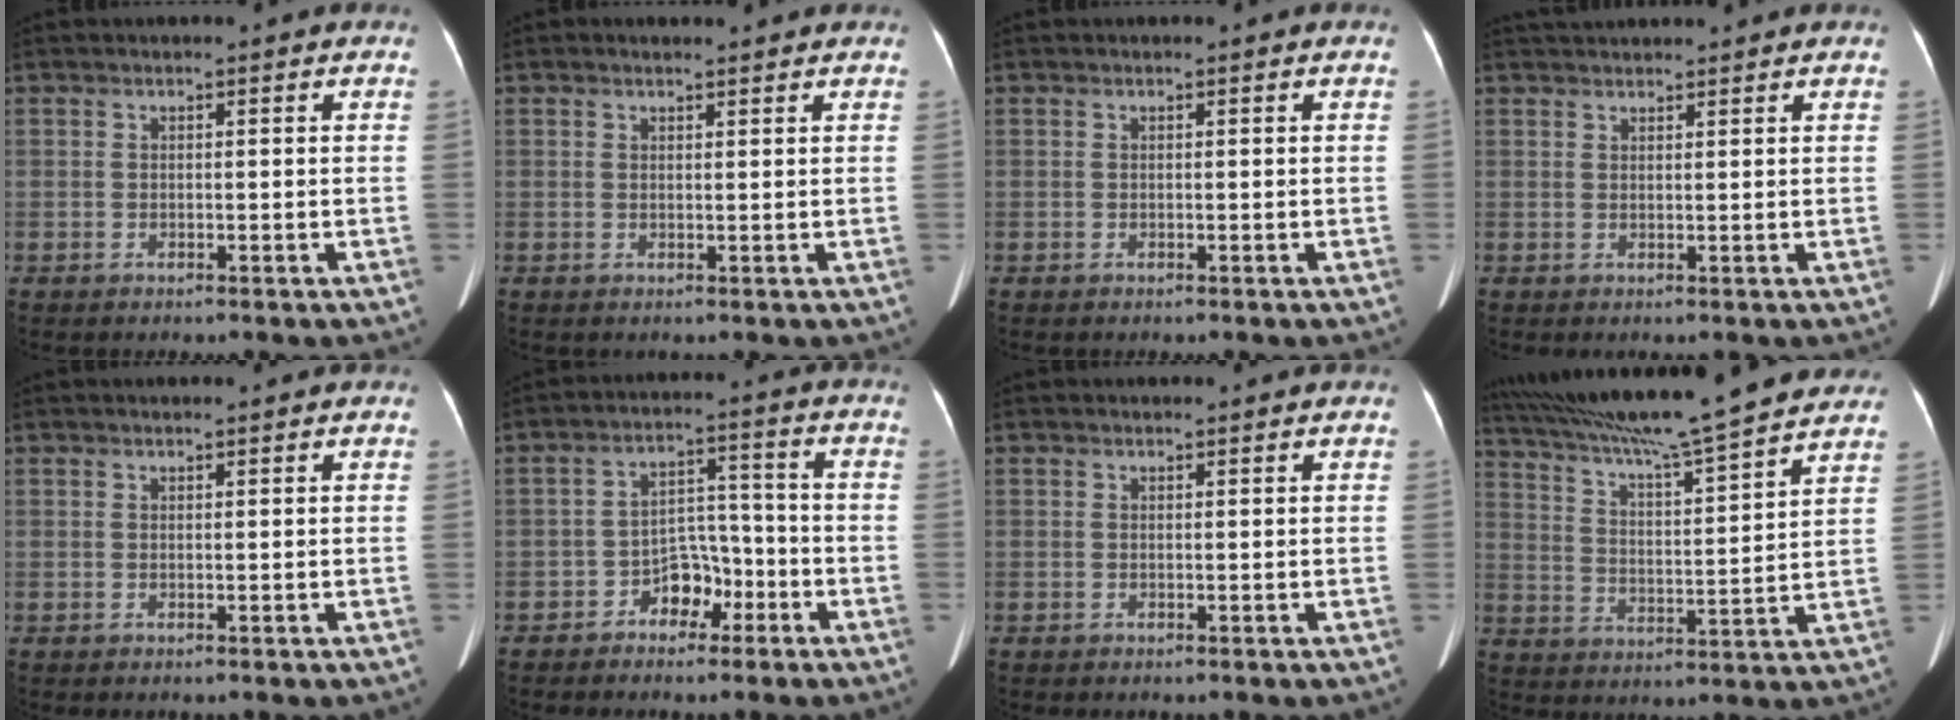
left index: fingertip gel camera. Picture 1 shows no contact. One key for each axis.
{"total": 1.9, "fx": 1.8, "fy": 0.3, "fz": 0.6, "tx": -0.014, "ty": 0.009, "tz": 0.026}
{"total": 0.0}
{"total": 5.0, "fx": 4.8, "fy": 0.5, "fz": 1.5, "tx": -0.021, "ty": 0.040, "tz": 0.073}
{"total": 1.6, "fx": 1.4, "fy": -0.1, "fz": 0.7, "tx": -0.008, "ty": 0.015, "tz": 0.023}
{"total": 5.4, "fx": -3.1, "fy": 3.4, "fz": 2.9, "tx": -0.048, "ty": 0.024, "tz": -0.052}
{"total": 1.1, "fx": 1.1, "fy": 0.2, "fz": 0.1, "tx": -0.009, "ty": 0.013, "tz": 0.013}
{"total": 22.9, "fx": 19.9, "fy": 0.1, "fz": 11.3, "tx": -0.196, "ty": 0.011, "tz": 0.298}